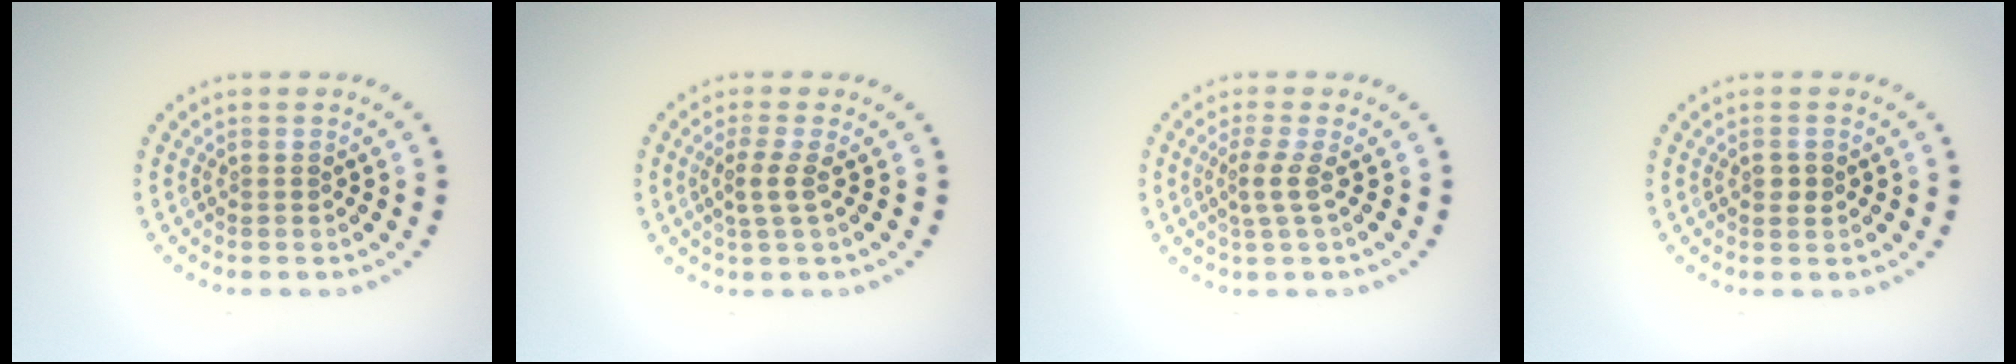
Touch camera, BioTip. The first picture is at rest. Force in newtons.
{"total": 1.9, "press": 1.4, "slide": 1.2}
{"total": 1.8, "press": 1.2, "slide": 1.3}
{"total": 1.0, "press": 1.0, "slide": 0.2}